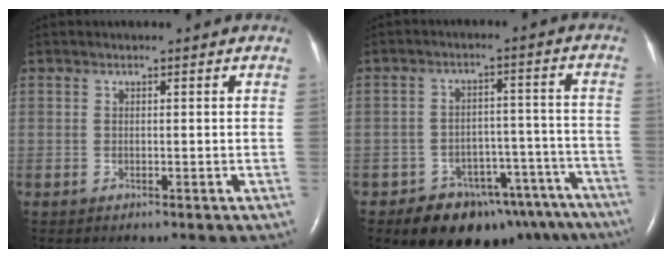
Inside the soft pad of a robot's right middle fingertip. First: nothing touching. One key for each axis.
{"total": 14.8, "fx": -11.6, "fy": 7.6, "fz": 5.1, "tx": -0.035, "ty": 0.048, "tz": -0.147}